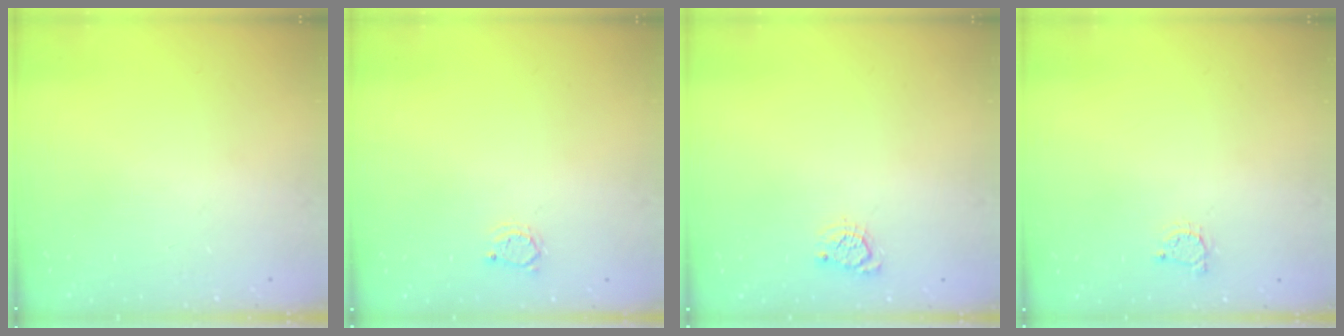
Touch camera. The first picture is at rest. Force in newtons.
{"total": 2.4, "press": 2.3, "slide": 0.3}
{"total": 3.3, "press": 3.3, "slide": 0.4}
{"total": 2.2, "press": 2.2, "slide": 0.4}